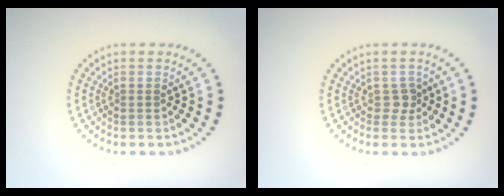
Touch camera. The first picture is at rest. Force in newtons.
{"total": 1.3, "press": 1.0, "slide": 0.8}